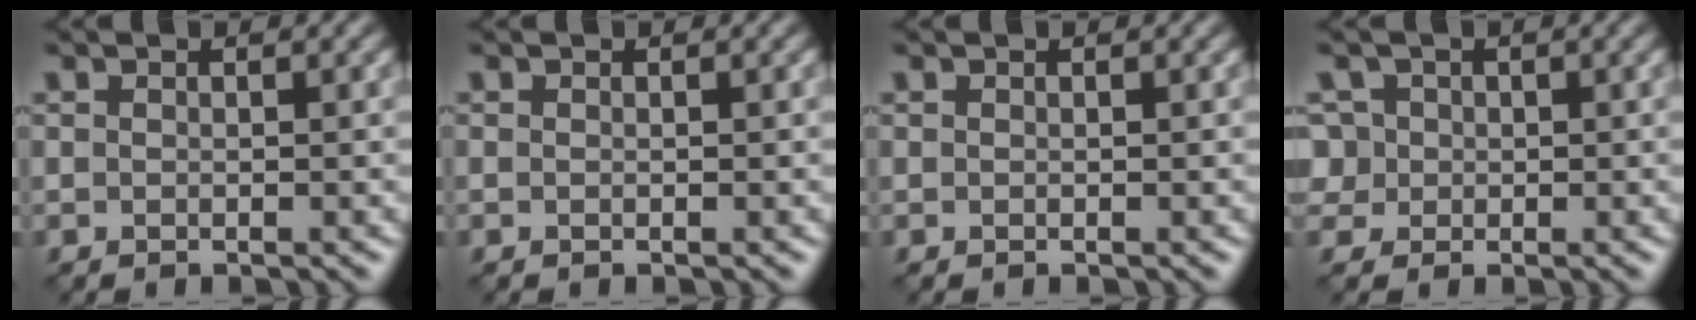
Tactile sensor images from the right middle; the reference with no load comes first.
{"total": 0.0}
{"total": 0.0}
{"total": 3.6, "force": [0.7, 3.3, 1.3], "torque": [-0.022, 0.023, 0.008]}